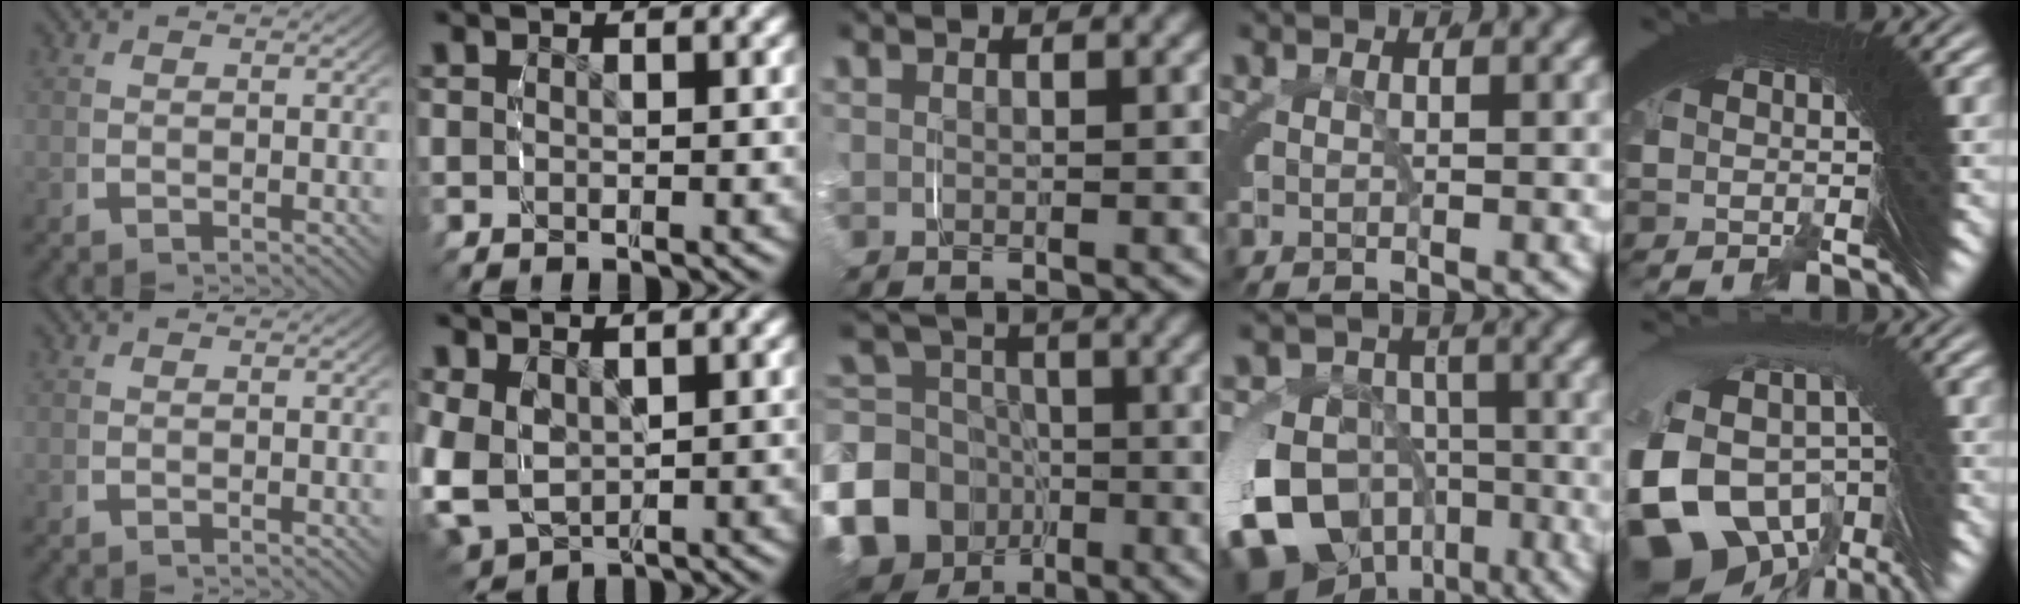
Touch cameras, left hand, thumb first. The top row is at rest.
{"index": {"total": 7.1, "force": [-0.5, 6.3, 3.3], "torque": [-0.120, -0.040, 0.004]}, "middle": {"total": 14.8, "force": [-5.8, 13.0, 4.0], "torque": [-0.110, -0.075, -0.102]}, "ring": {"total": 16.8, "force": [-6.0, 13.7, 7.5], "torque": [-0.165, -0.085, -0.079]}, "little": {"total": 13.1, "force": [-2.4, 10.2, 7.8], "torque": [-0.204, -0.051, -0.021]}}